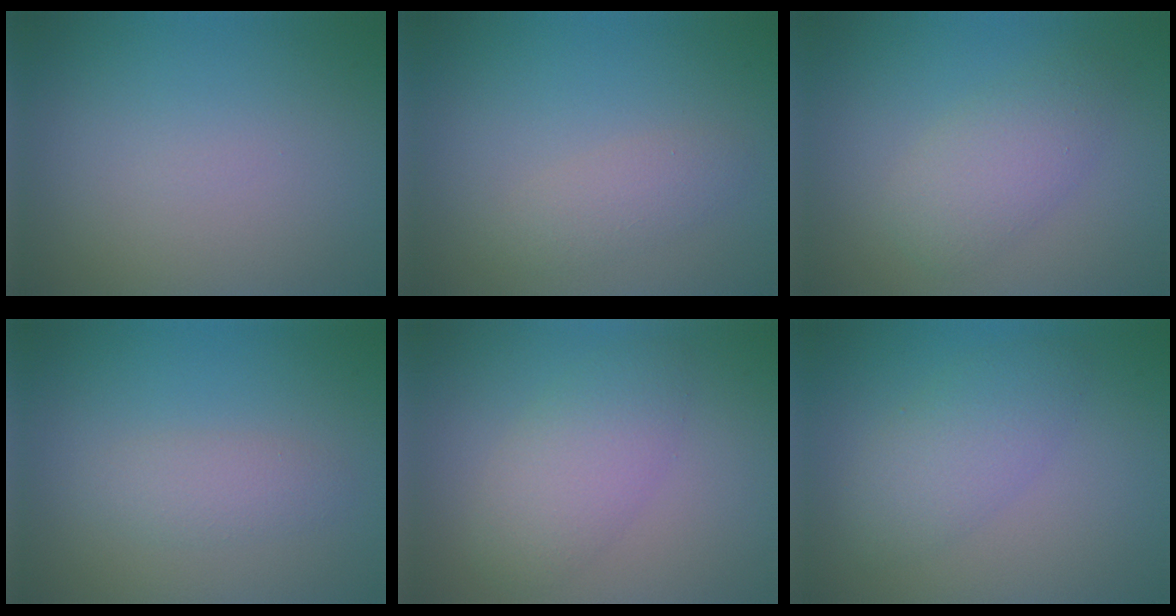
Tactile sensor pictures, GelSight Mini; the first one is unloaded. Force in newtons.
{"total": 1.8, "press": 1.8, "slide": 0.2}
{"total": 3.3, "press": 3.3, "slide": 0.1}
{"total": 1.9, "press": 1.9, "slide": 0.1}
{"total": 3.9, "press": 3.9, "slide": 0.1}
{"total": 3.5, "press": 3.5, "slide": 0.2}